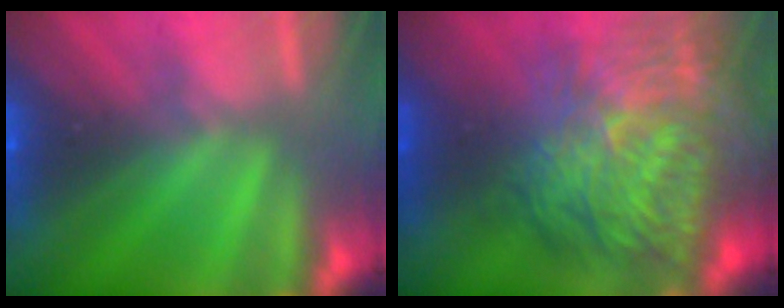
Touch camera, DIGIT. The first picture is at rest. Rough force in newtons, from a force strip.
{"total": 9.0}